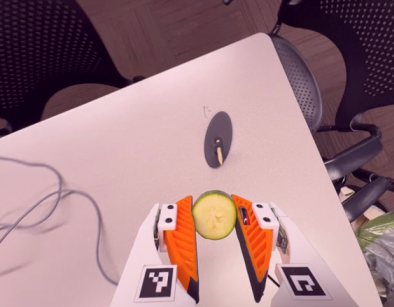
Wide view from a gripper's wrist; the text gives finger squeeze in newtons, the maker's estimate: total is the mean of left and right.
{"total": 12.0, "left": 12.4, "right": 11.7}